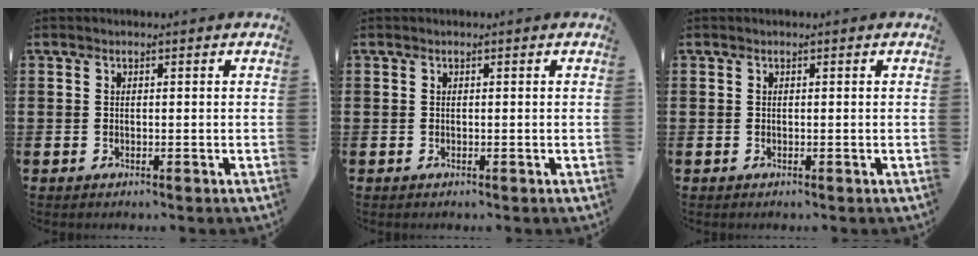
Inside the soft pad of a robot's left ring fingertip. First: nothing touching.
{"total": 0.0}
{"total": 0.0}